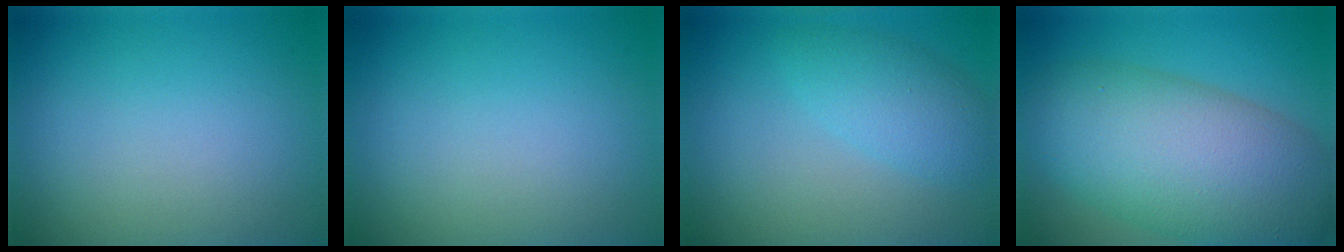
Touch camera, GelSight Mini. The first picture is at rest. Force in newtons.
{"total": 0.0}
{"total": 3.1, "press": 3.1, "slide": 0.2}
{"total": 11.0, "press": 11.0, "slide": 0.4}